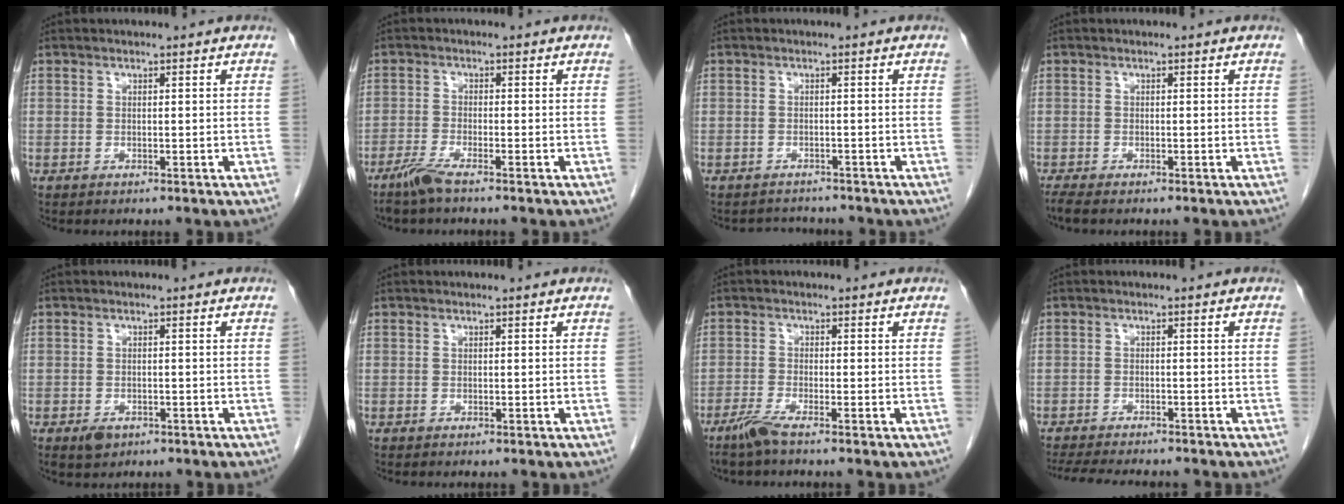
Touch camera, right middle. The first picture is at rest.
{"total": 3.3, "force": [-2.6, 0.0, 2.0], "torque": [-0.051, -0.008, -0.056]}
{"total": 2.6, "force": [-2.4, 0.9, -0.6], "torque": [0.003, -0.004, -0.038]}
{"total": 1.4, "force": [-1.2, -0.1, 0.7], "torque": [-0.020, -0.006, -0.024]}
{"total": 2.3, "force": [-1.3, 1.5, 1.2], "torque": [-0.022, -0.001, -0.012]}
{"total": 0.0}
{"total": 3.0, "force": [-2.3, -0.2, 1.9], "torque": [-0.049, -0.008, -0.052]}
{"total": 10.6, "force": [-9.4, 1.9, 4.4], "torque": [-0.073, -0.014, -0.133]}